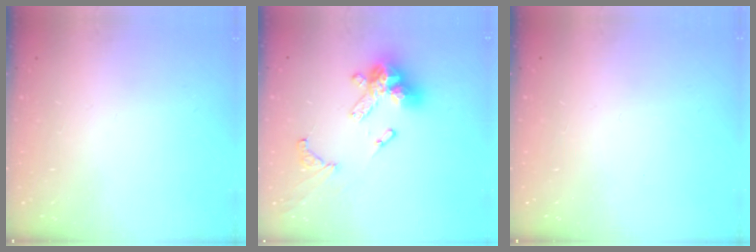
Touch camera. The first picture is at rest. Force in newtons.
{"total": 16.1, "press": 16.0, "slide": 1.8}
{"total": 0.0}